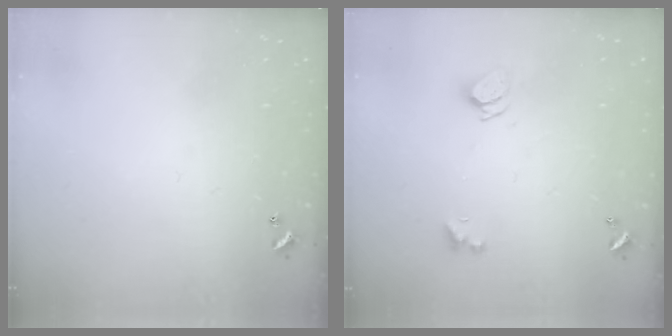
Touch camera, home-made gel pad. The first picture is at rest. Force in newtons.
{"total": 3.6, "press": 3.6, "slide": 0.4}